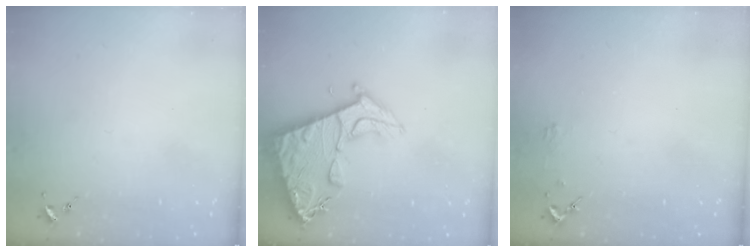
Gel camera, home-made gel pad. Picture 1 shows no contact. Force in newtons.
{"total": 13.6, "press": 13.6, "slide": 1.3}
{"total": 2.3, "press": 2.3, "slide": 0.2}